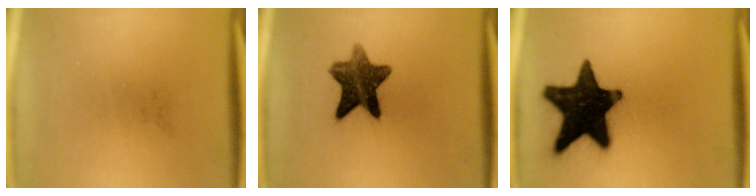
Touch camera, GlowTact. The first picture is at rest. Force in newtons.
{"total": 10.1}
{"total": 19.5}